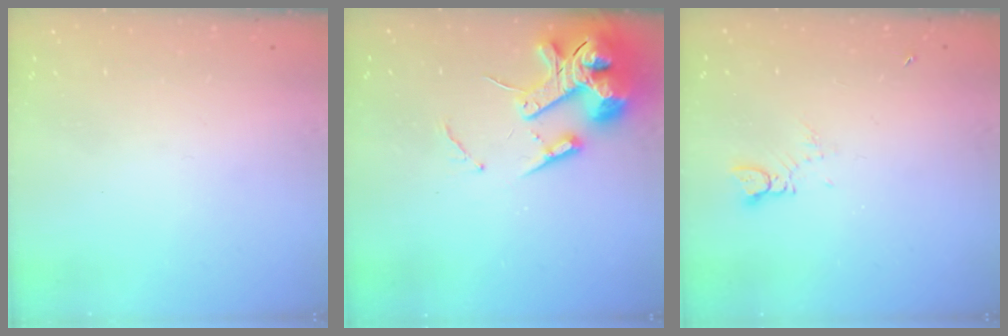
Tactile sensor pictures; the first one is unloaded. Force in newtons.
{"total": 16.0, "press": 15.8, "slide": 2.4}
{"total": 1.6, "press": 1.6, "slide": 0.2}